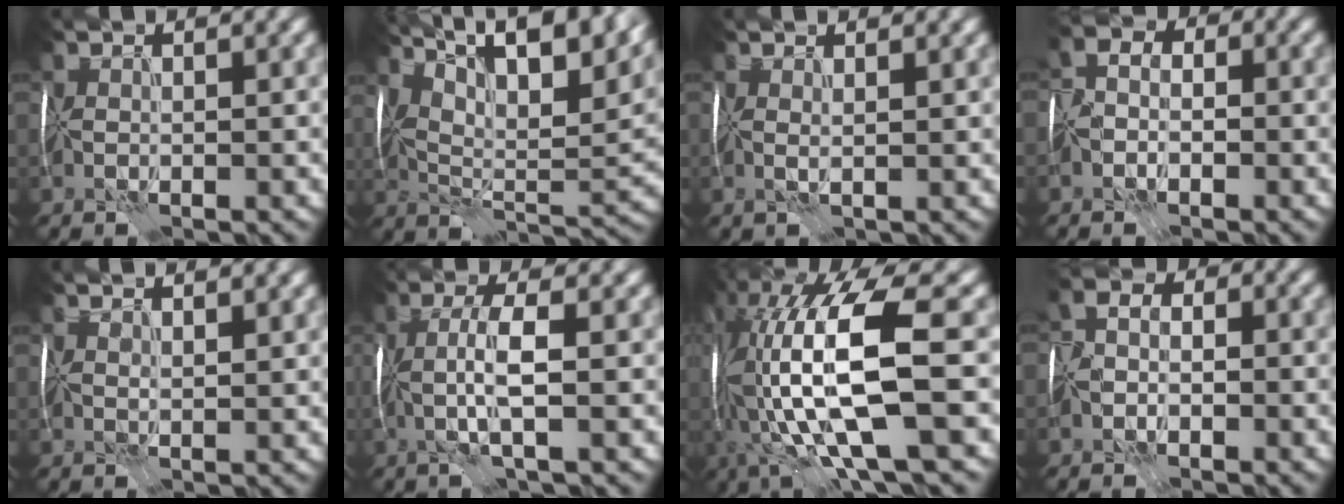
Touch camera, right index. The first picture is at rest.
{"total": 15.1, "force": [9.6, 4.7, 10.6], "torque": [-0.173, 0.031, 0.139]}
{"total": 1.0, "force": [0.9, 0.1, 0.5], "torque": [-0.013, 0.009, 0.010]}
{"total": 1.8, "force": [-1.1, 1.3, 0.4], "torque": [-0.017, 0.011, -0.027]}
{"total": 3.2, "force": [2.7, 0.8, 1.5], "torque": [-0.014, 0.022, 0.017]}
{"total": 2.3, "force": [0.1, -0.2, 2.3], "torque": [-0.069, 0.006, 0.001]}
{"total": 15.4, "force": [0.1, 5.1, 14.5], "torque": [-0.301, -0.007, 0.030]}
{"total": 1.4, "force": [-1.0, 1.0, 0.3], "torque": [-0.012, 0.012, -0.023]}